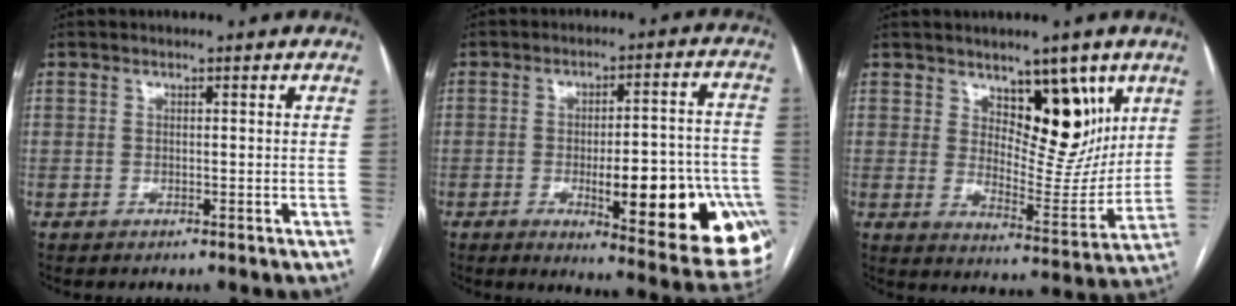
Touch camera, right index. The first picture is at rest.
{"total": 21.3, "force": [-6.9, 4.9, 19.5], "torque": [-0.159, 0.016, -0.070]}
{"total": 11.6, "force": [6.0, 5.3, 8.4], "torque": [-0.110, -0.011, 0.106]}